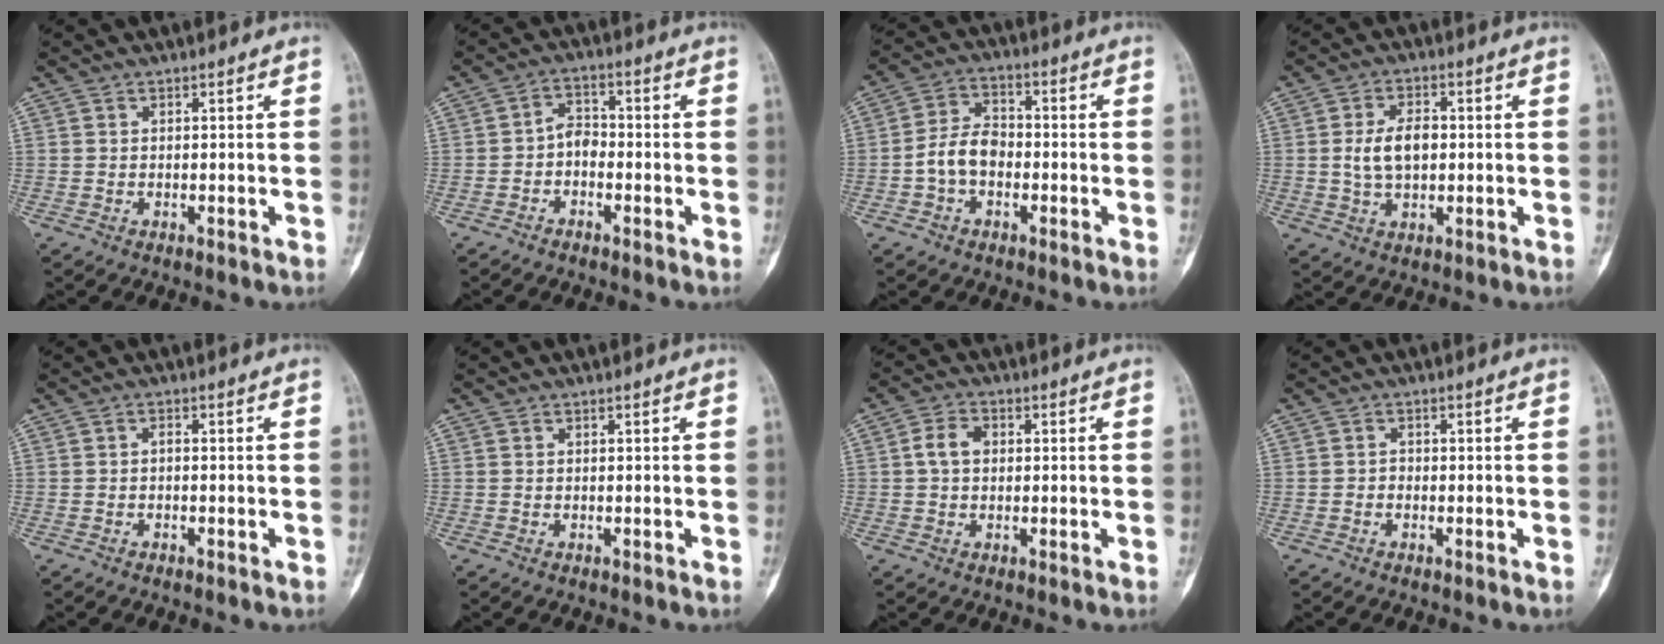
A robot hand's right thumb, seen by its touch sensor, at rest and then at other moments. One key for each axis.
{"total": 3.8, "fx": -1.4, "fy": 2.6, "fz": 2.4, "tx": -0.028, "ty": 0.023, "tz": -0.037}
{"total": 7.5, "fx": -1.9, "fy": 5.2, "fz": 5.1, "tx": -0.084, "ty": 0.029, "tz": -0.046}
{"total": 7.4, "fx": 0.2, "fy": 4.4, "fz": 5.9, "tx": -0.104, "ty": 0.007, "tz": 0.005}
{"total": 0.7, "fx": -0.3, "fy": 0.4, "fz": 0.6, "tx": -0.007, "ty": 0.002, "tz": -0.009}
{"total": 0.0}
{"total": 4.4, "fx": 0.5, "fy": 3.1, "fz": 3.1, "tx": -0.058, "ty": 0.011, "tz": 0.004}
{"total": 1.0, "fx": -0.4, "fy": 0.8, "fz": 0.4, "tx": 0.000, "ty": 0.004, "tz": -0.011}